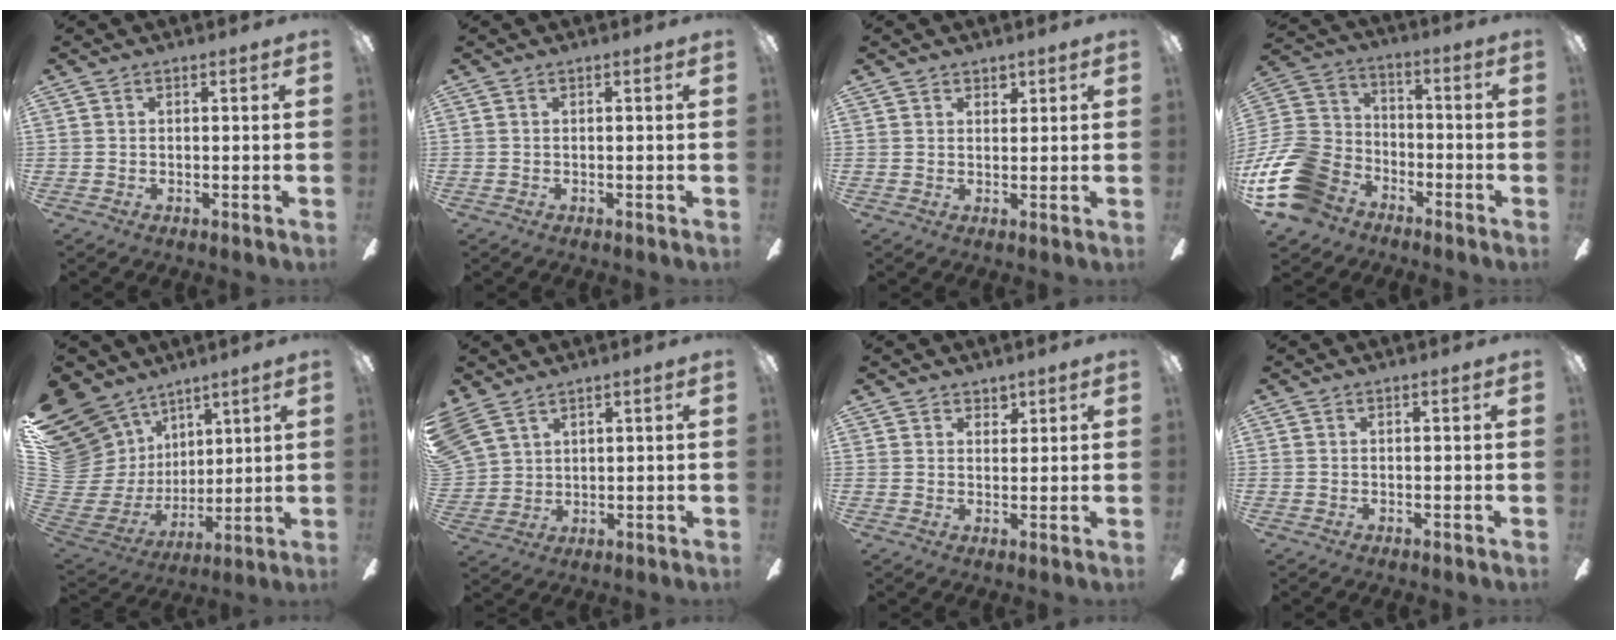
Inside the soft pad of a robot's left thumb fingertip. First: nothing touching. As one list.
[{"total": 0.0}, {"total": 2.3, "force": [1.8, 1.3, 0.2], "torque": [-0.001, -0.008, 0.035]}, {"total": 19.0, "force": [-9.2, 13.3, 10.1], "torque": [-0.231, 0.053, -0.156]}, {"total": 20.5, "force": [10.9, 15.8, 7.0], "torque": [-0.199, -0.079, 0.233]}, {"total": 6.8, "force": [5.4, 3.6, 2.1], "torque": [-0.058, -0.013, 0.109]}, {"total": 2.9, "force": [2.5, 1.5, -0.1], "torque": [0.003, -0.012, 0.048]}, {"total": 0.0}]